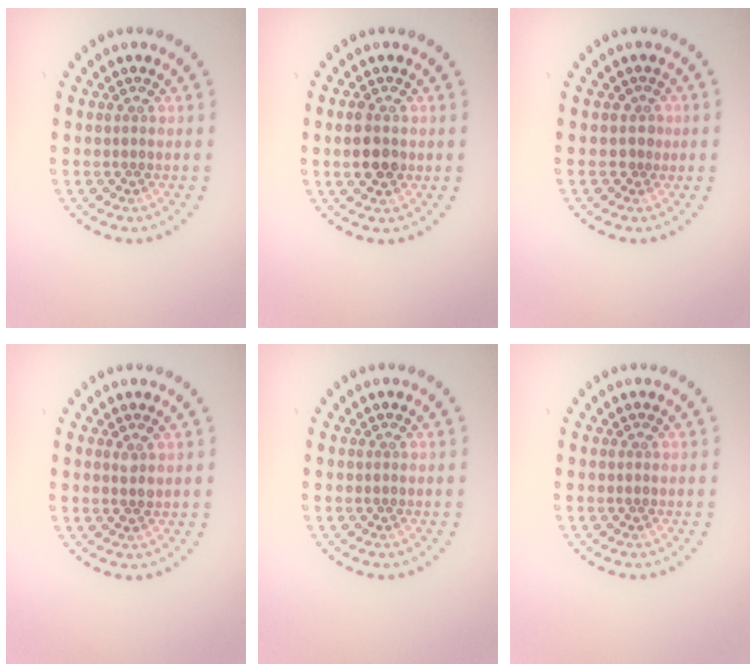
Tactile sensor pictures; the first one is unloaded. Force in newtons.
{"total": 2.9, "press": 2.9, "slide": 0.2}
{"total": 1.0, "press": 0.6, "slide": 0.7}
{"total": 1.0, "press": 0.9, "slide": 0.1}
{"total": 0.0}
{"total": 0.0}